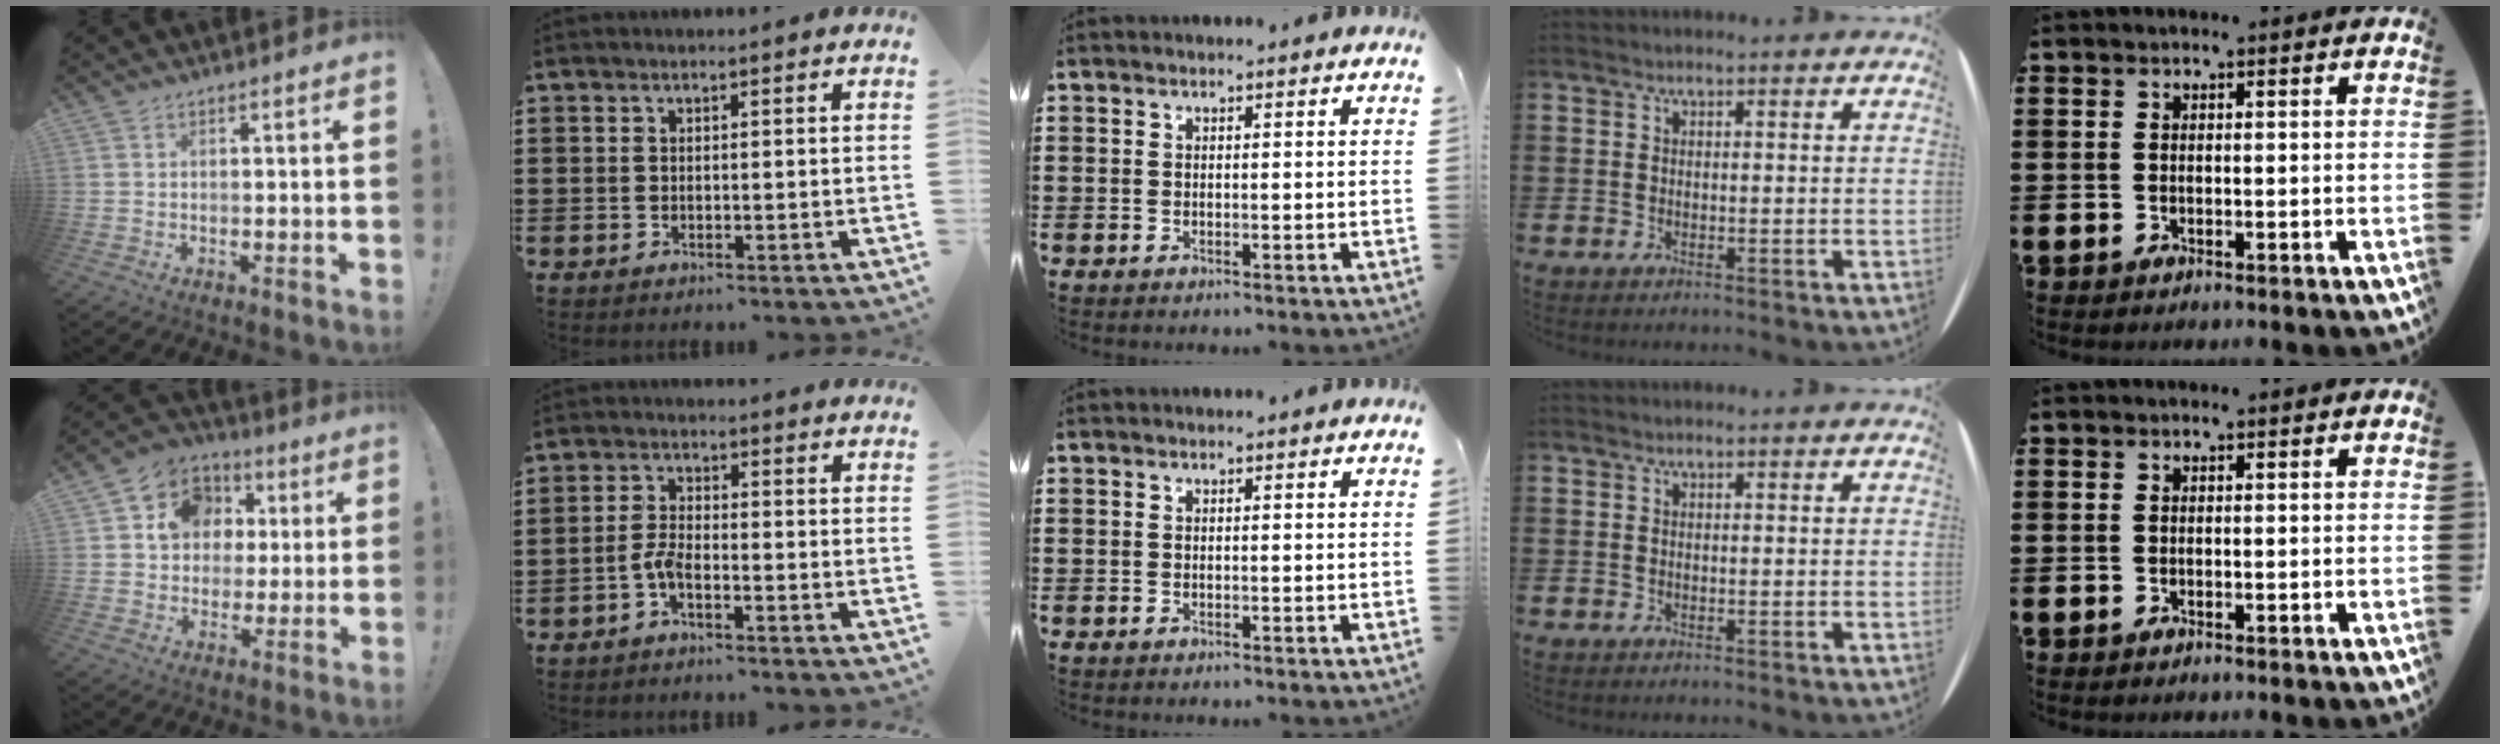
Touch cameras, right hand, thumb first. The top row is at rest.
{"thumb": {"total": 11.9, "force": [2.7, 10.7, 4.5], "torque": [-0.065, -0.004, 0.060]}, "index": {"total": 3.3, "force": [-1.8, 0.8, 2.6], "torque": [-0.069, -0.007, -0.039]}}